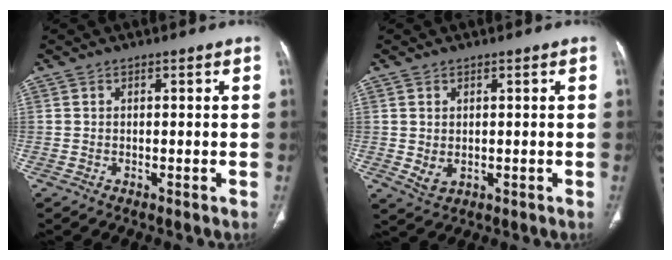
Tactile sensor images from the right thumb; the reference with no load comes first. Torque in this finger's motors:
{"motor_torque": [-0.36, 0.26, -0.02, 0.80, 0.00]}